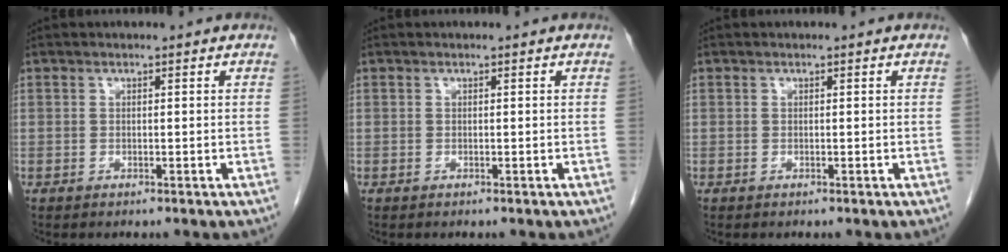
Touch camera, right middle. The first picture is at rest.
{"total": 0.0}
{"total": 0.0}